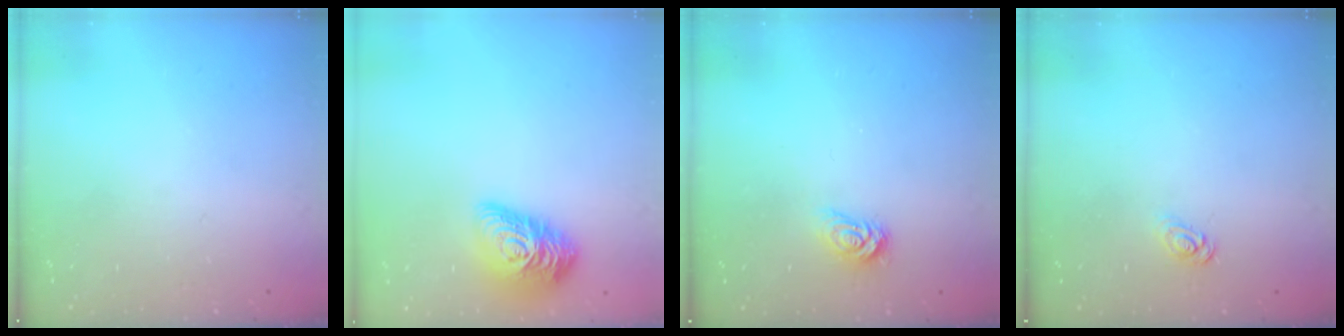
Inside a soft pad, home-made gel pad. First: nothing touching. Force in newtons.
{"total": 15.7, "press": 15.7, "slide": 0.7}
{"total": 3.9, "press": 3.9, "slide": 0.5}
{"total": 3.0, "press": 3.0, "slide": 0.2}